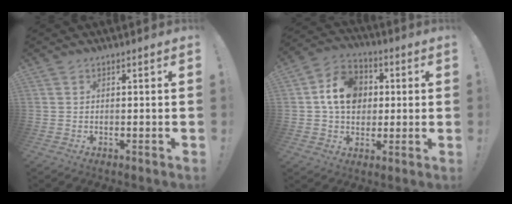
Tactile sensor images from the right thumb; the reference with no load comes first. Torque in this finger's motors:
{"motor_torque": [1.19, 1.28, 0.28, -0.18, 0.05]}